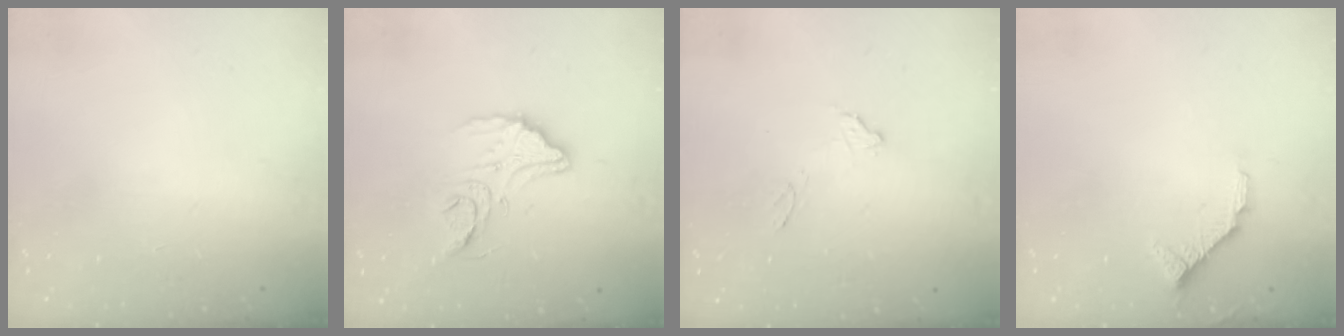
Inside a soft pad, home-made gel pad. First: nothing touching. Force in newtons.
{"total": 13.1, "press": 13.1, "slide": 0.8}
{"total": 8.7, "press": 8.6, "slide": 0.6}
{"total": 5.4, "press": 5.4, "slide": 0.2}